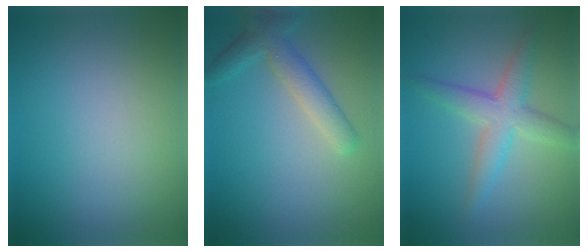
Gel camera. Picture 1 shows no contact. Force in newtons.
{"total": 3.4, "press": 3.4, "slide": 0.1}
{"total": 4.1, "press": 4.1, "slide": 0.1}